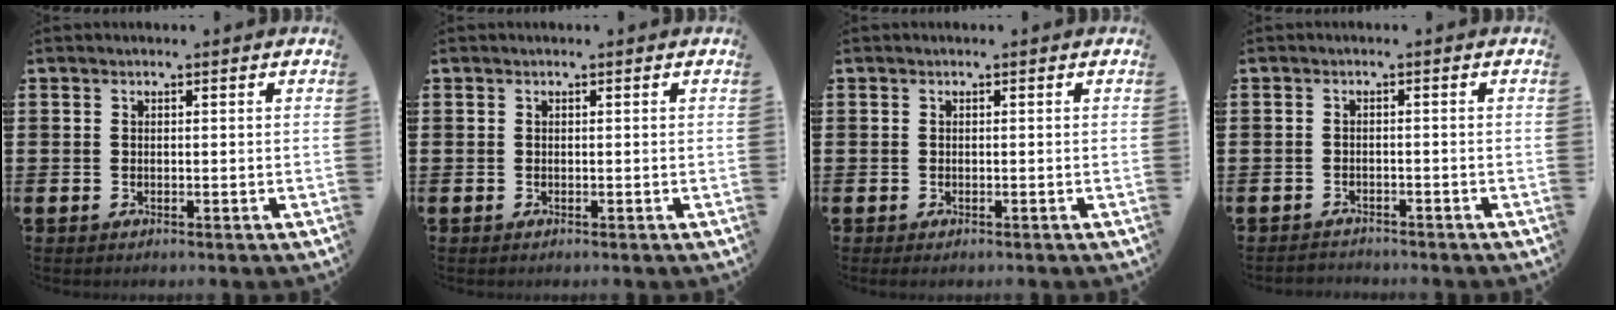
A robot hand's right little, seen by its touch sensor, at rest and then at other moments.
{"total": 0.0}
{"total": 0.0}
{"total": 0.8, "force": [-0.8, 0.0, -0.1], "torque": [0.000, 0.000, -0.017]}